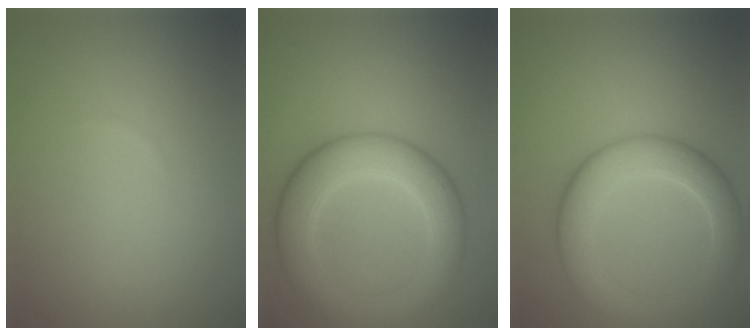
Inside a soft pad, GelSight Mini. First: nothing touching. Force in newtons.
{"total": 6.8, "press": 6.8, "slide": 0.1}
{"total": 6.3, "press": 6.2, "slide": 0.6}